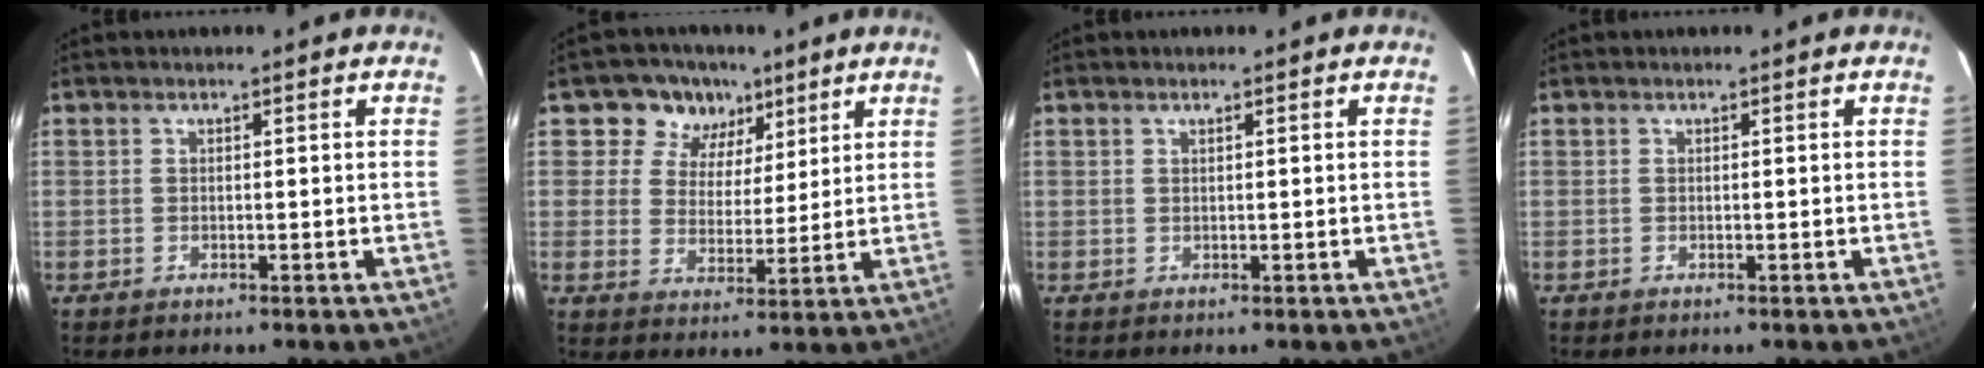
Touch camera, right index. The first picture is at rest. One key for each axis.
{"total": 8.7, "fx": 5.0, "fy": 7.0, "fz": 1.6, "tx": -0.022, "ty": 0.003, "tz": 0.076}
{"total": 0.0}
{"total": 0.0}